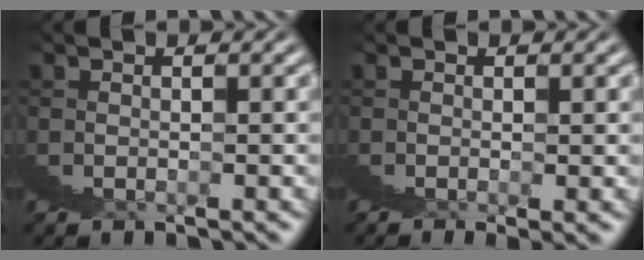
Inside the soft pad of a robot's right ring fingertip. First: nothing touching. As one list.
[{"total": 1.1, "force": [0.5, -0.5, 0.8], "torque": [0.000, 0.012, 0.006]}]